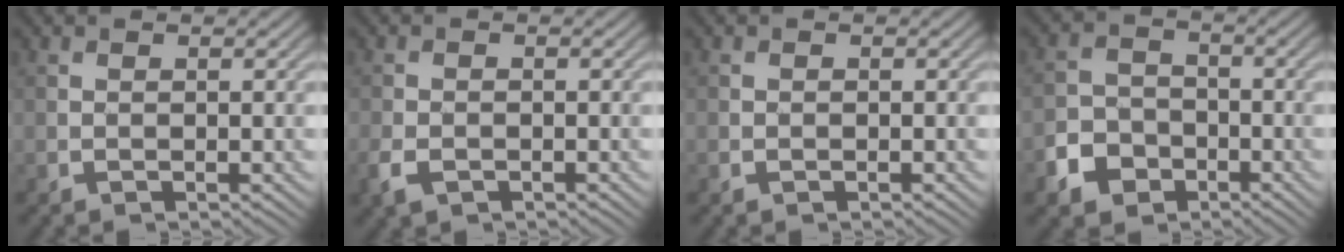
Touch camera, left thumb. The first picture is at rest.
{"total": 2.8, "force": [-1.5, 1.7, 1.6], "torque": [-0.041, -0.010, -0.034]}
{"total": 0.6, "force": [-0.3, 0.5, 0.2], "torque": [-0.001, -0.005, -0.005]}
{"total": 5.2, "force": [-3.0, 3.8, 1.9], "torque": [-0.043, -0.004, -0.064]}